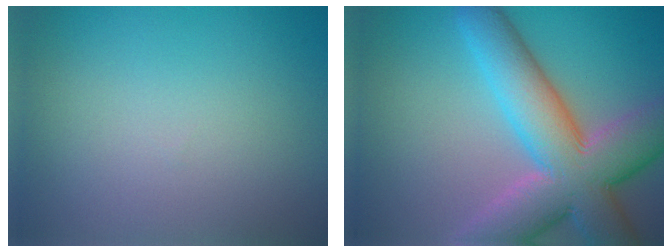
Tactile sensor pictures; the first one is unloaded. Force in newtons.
{"total": 11.6, "press": 11.5, "slide": 0.7}